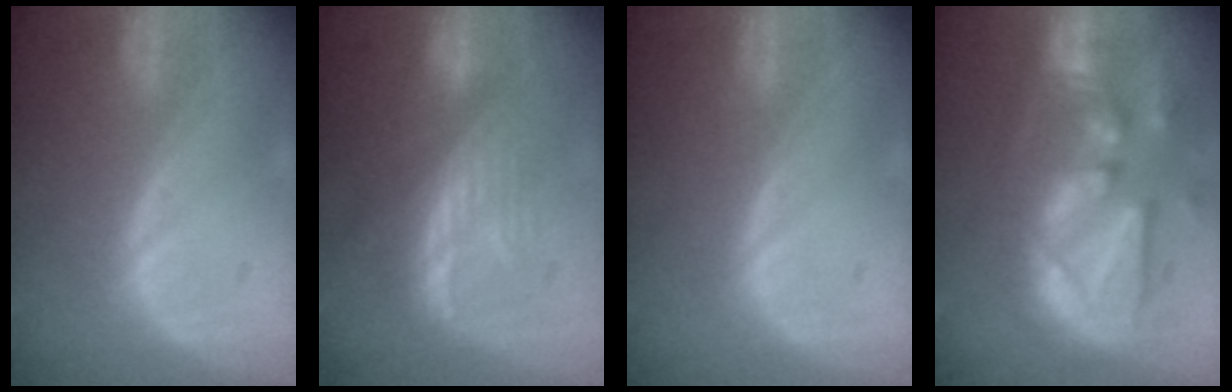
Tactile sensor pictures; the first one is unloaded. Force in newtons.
{"total": 7.9, "press": 7.2, "slide": 3.4}
{"total": 0.0}
{"total": 13.3, "press": 11.4, "slide": 6.9}